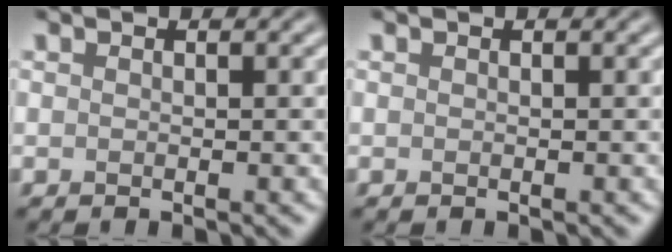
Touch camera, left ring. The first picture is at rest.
{"total": 0.0}